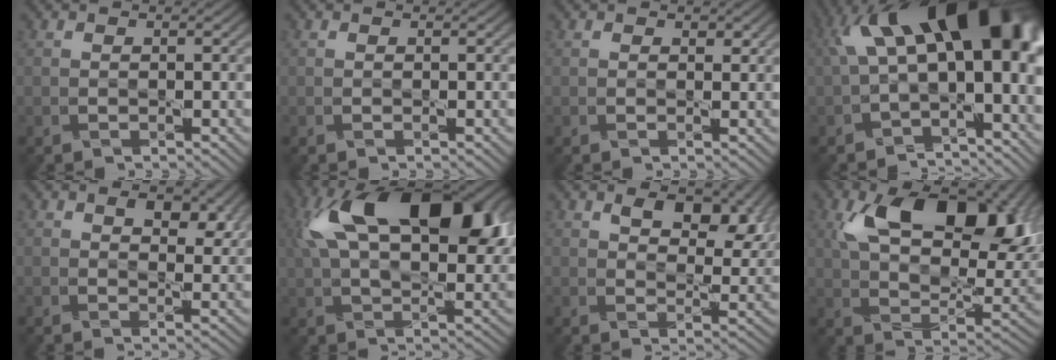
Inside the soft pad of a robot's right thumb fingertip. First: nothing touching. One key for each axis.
{"total": 0.0}
{"total": 0.9, "fx": 0.6, "fy": 0.5, "fz": 0.4, "tx": -0.006, "ty": -0.004, "tz": 0.010}
{"total": 16.5, "fx": 3.3, "fy": 8.2, "fz": 13.9, "tx": -0.204, "ty": 0.008, "tz": 0.064}
{"total": 4.7, "fx": 2.3, "fy": 2.5, "fz": 3.2, "tx": -0.053, "ty": -0.012, "tz": 0.036}
{"total": 17.5, "fx": 5.5, "fy": 9.4, "fz": 13.8, "tx": -0.227, "ty": 0.013, "tz": 0.092}
{"total": 9.1, "fx": 4.3, "fy": 4.8, "fz": 6.4, "tx": -0.107, "ty": -0.011, "tz": 0.074}
{"total": 16.5, "fx": 6.7, "fy": 8.8, "fz": 12.3, "tx": -0.197, "ty": -0.006, "tz": 0.118}